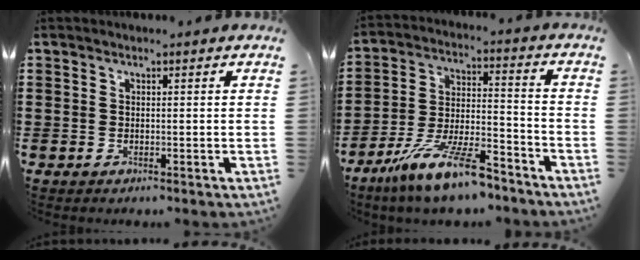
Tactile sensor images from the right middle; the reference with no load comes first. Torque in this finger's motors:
{"motor_torque": [0.41, -0.14, 0.72, 0.21]}